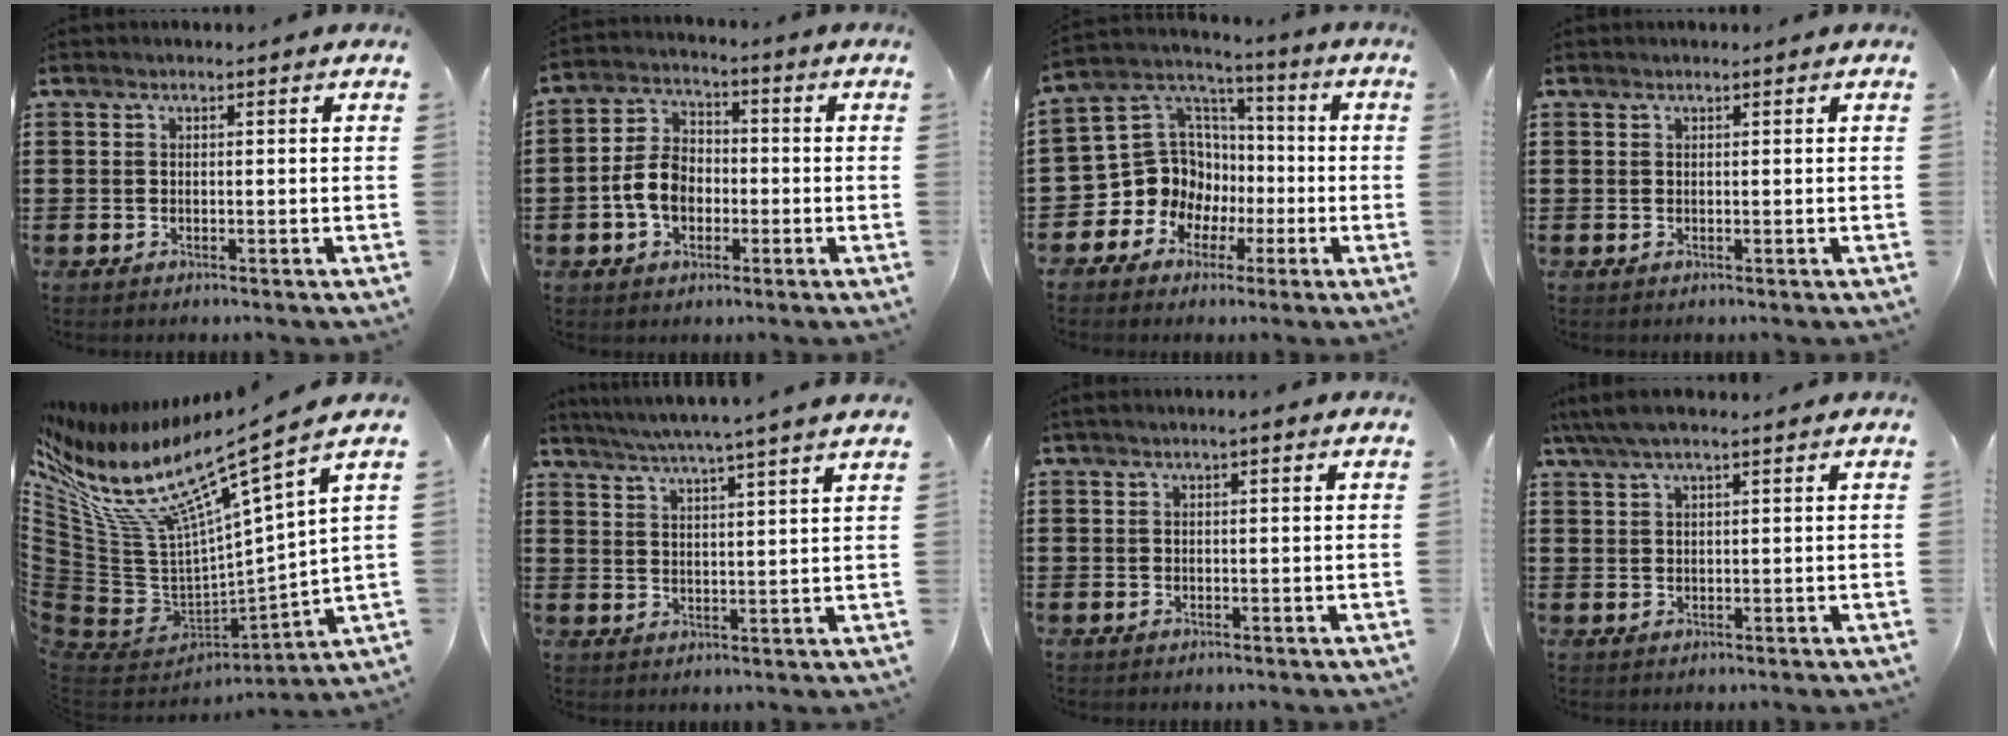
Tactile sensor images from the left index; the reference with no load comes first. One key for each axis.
{"total": 6.7, "fx": -1.8, "fy": 4.8, "fz": 4.3, "tx": -0.109, "ty": 0.006, "tz": -0.041}
{"total": 11.3, "fx": -2.0, "fy": 10.6, "fz": 3.1, "tx": -0.116, "ty": -0.011, "tz": -0.029}
{"total": 0.0}
{"total": 14.0, "fx": 9.4, "fy": 3.5, "fz": 9.8, "tx": -0.217, "ty": -0.069, "tz": 0.146}
{"total": 4.5, "fx": 4.0, "fy": -1.1, "fz": 1.6, "tx": -0.046, "ty": -0.026, "tz": 0.067}
{"total": 0.9, "fx": 0.3, "fy": 0.0, "fz": 0.8, "tx": -0.014, "ty": 0.000, "tz": 0.006}
{"total": 3.8, "fx": 2.5, "fy": 0.6, "fz": 2.7, "tx": -0.056, "ty": 0.006, "tz": 0.047}